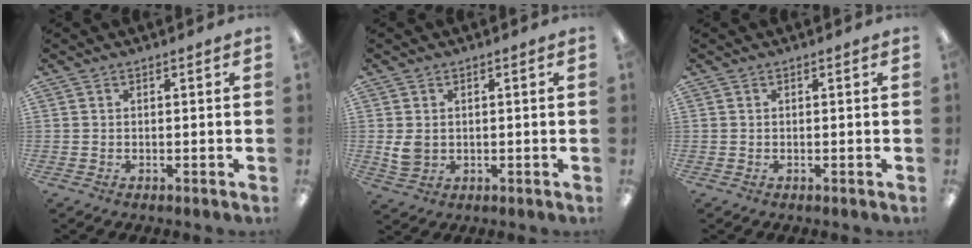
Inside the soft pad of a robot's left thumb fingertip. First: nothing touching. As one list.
[{"total": 4.3, "force": [0.7, 3.5, 2.5], "torque": [-0.045, -0.001, 0.014]}, {"total": 0.0}]